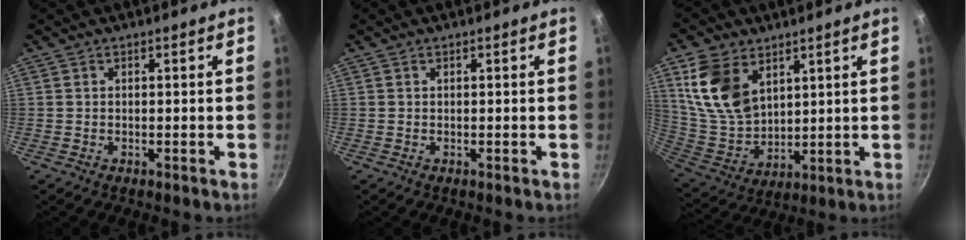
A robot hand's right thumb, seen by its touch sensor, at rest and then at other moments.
{"total": 0.0}
{"total": 14.6, "force": [6.5, 9.5, 9.0], "torque": [-0.155, -0.032, 0.144]}